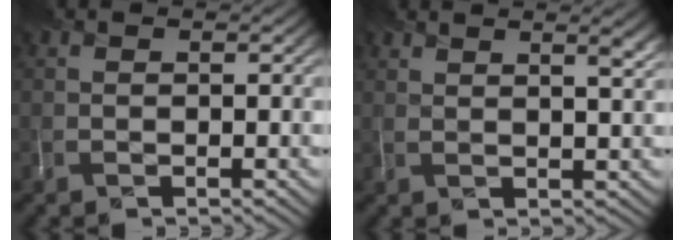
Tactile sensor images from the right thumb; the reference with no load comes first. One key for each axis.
{"total": 4.1, "fx": 2.8, "fy": 1.2, "fz": 2.8, "tx": -0.028, "ty": 0.016, "tz": 0.036}